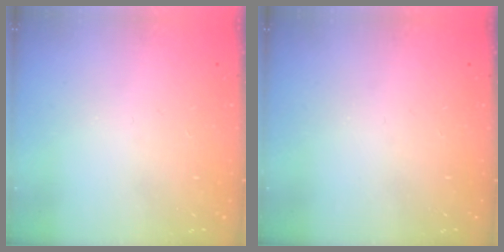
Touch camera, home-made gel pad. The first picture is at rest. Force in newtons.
{"total": 0.0}